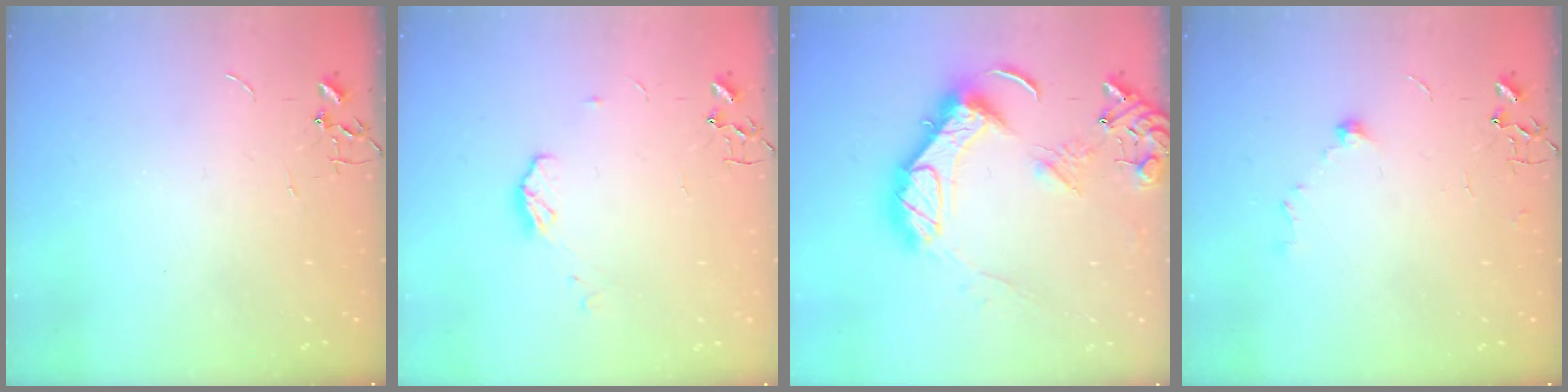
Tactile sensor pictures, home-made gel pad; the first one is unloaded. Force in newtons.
{"total": 6.5, "press": 6.4, "slide": 0.4}
{"total": 18.8, "press": 18.7, "slide": 1.8}
{"total": 7.8, "press": 7.6, "slide": 1.5}